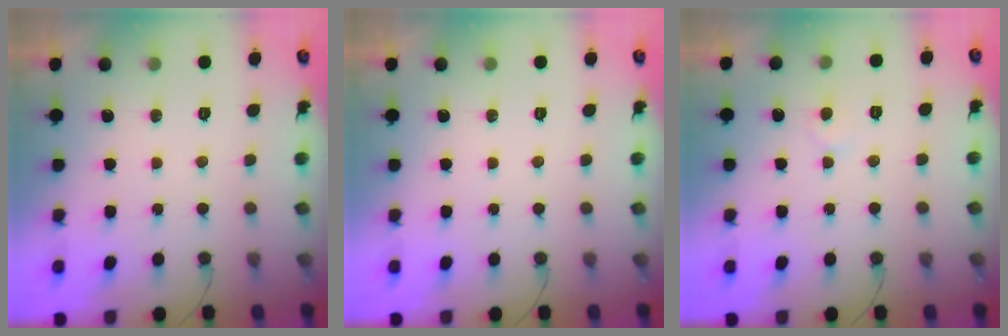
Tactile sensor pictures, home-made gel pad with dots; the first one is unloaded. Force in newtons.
{"total": 0.0}
{"total": 4.5, "press": 4.4, "slide": 0.4}